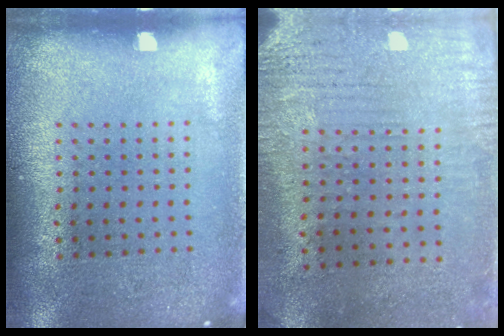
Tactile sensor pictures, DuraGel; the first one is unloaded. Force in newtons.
{"total": 3.1, "press": 2.4, "slide": 1.9}